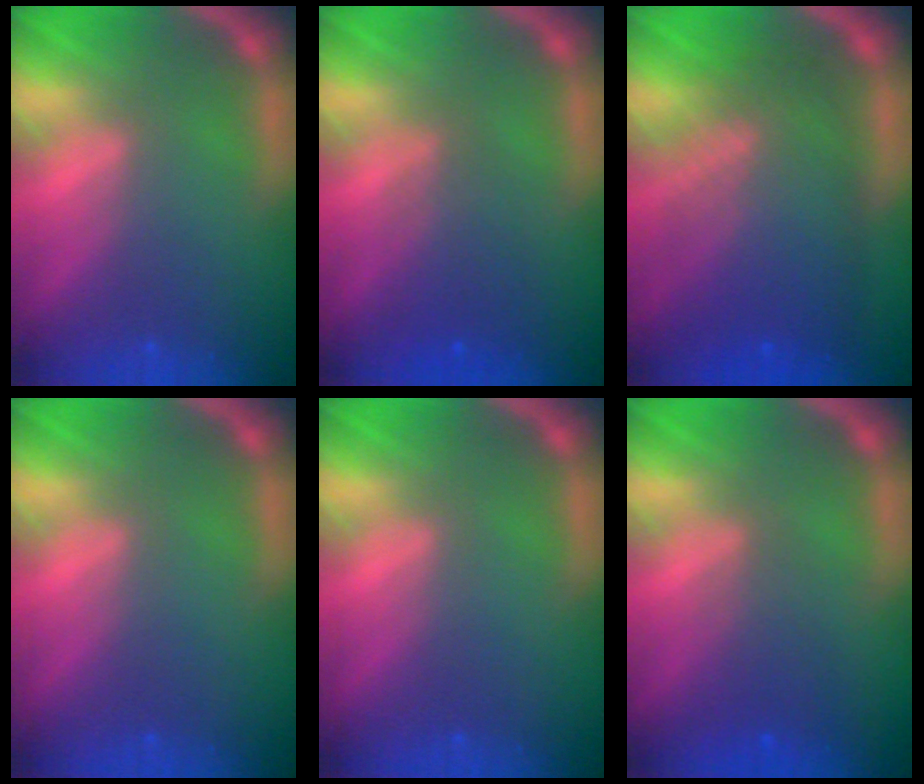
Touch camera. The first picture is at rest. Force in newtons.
{"total": 3.0}
{"total": 8.5}
{"total": 0.0}
{"total": 0.0}
{"total": 2.5}